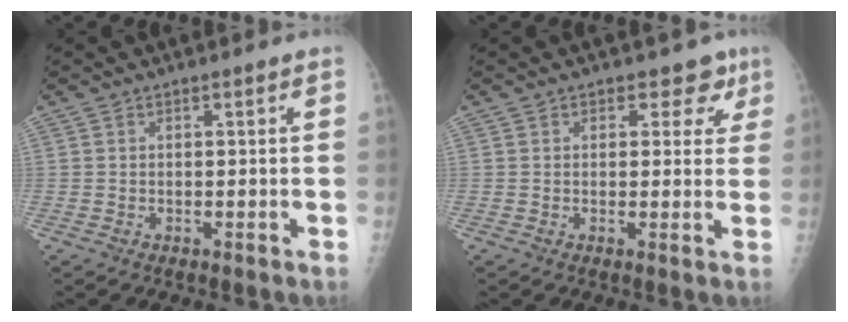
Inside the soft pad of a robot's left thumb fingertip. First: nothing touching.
{"total": 4.7, "force": [2.6, 3.4, 2.0], "torque": [0.020, -0.006, 0.026]}